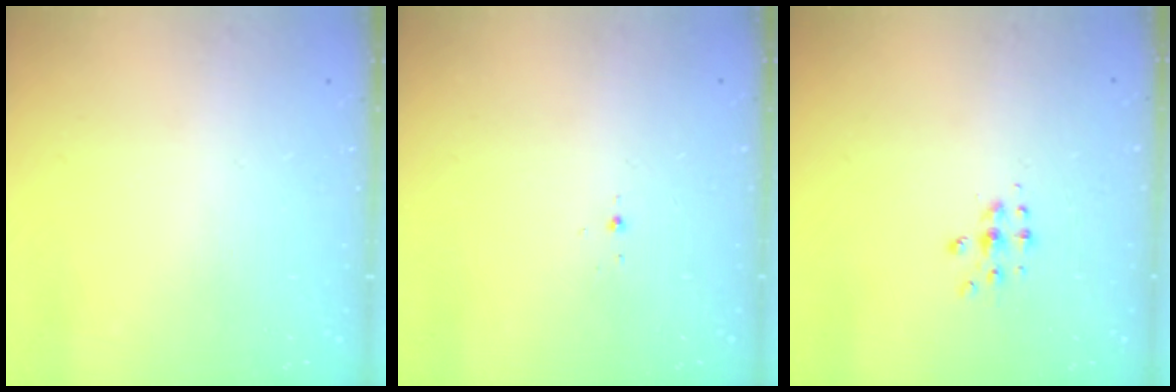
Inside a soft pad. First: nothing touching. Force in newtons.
{"total": 3.0, "press": 2.9, "slide": 0.8}
{"total": 6.3, "press": 6.3, "slide": 0.5}